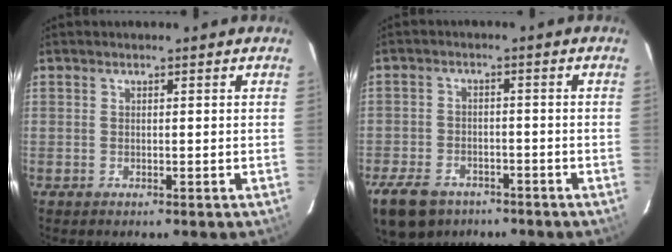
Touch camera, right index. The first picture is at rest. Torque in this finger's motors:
{"motor_torque": [1.52, -0.61, 0.30, 0.04]}